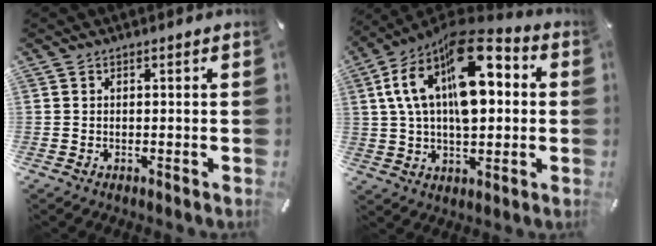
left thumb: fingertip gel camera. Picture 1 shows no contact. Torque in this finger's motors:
{"motor_torque": [2.49, 2.52, 1.68, -1.09, 0.45]}